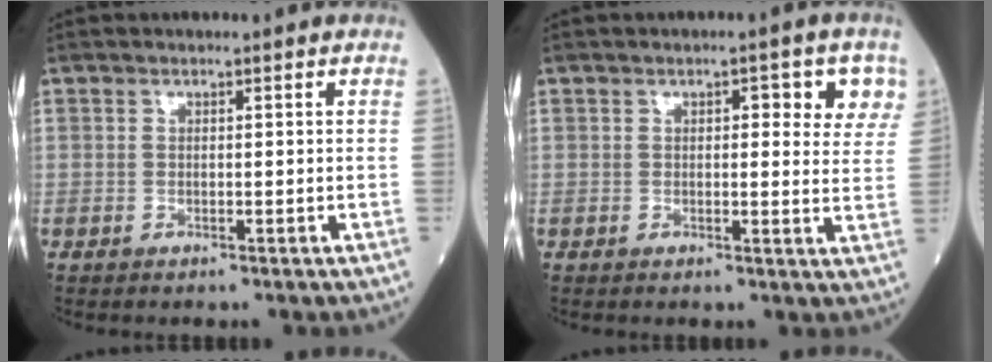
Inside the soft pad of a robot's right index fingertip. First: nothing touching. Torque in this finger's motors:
{"motor_torque": [0.10, 0.09, 0.05, 0.01]}